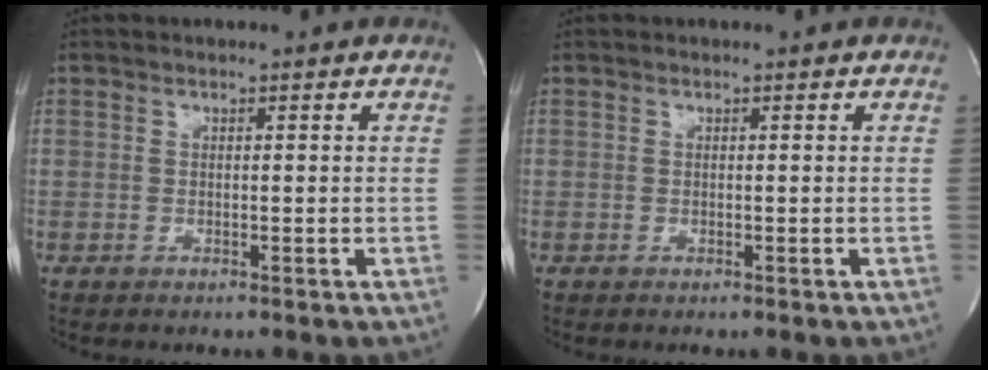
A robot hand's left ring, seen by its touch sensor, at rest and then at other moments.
{"total": 0.0}